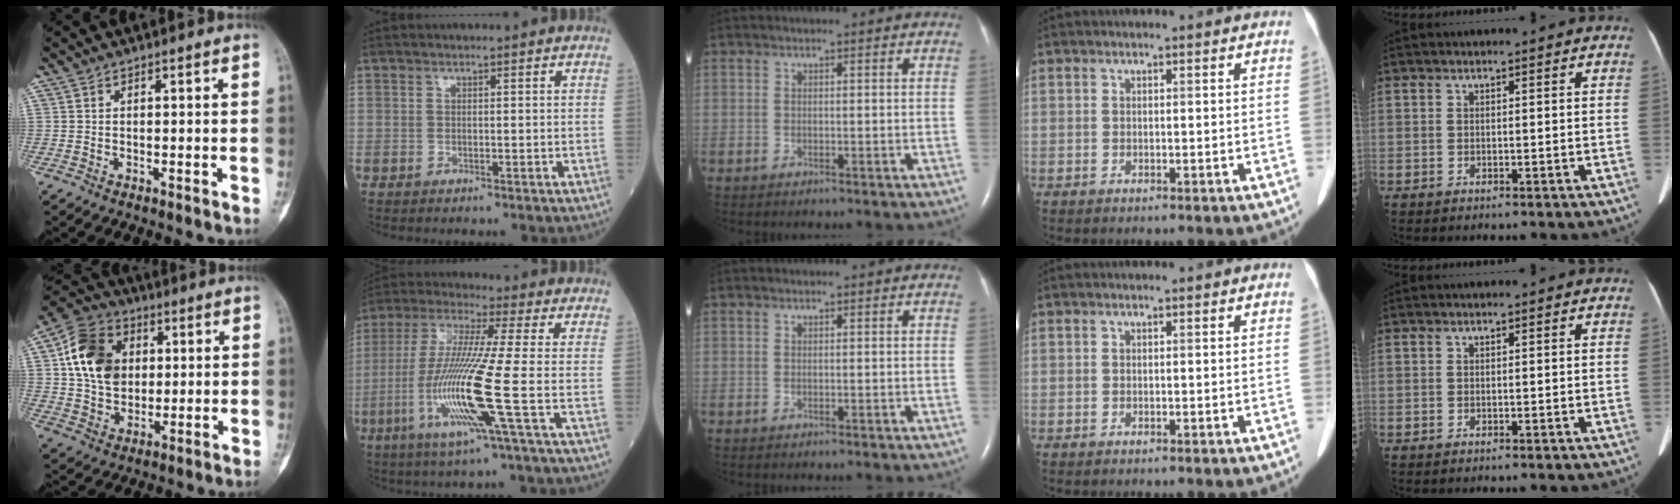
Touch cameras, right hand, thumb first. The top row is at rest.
{"thumb": {"total": 14.7, "force": [3.1, 11.2, 9.0], "torque": [-0.139, 0.004, 0.051]}, "index": {"total": 14.6, "force": [-4.2, -1.8, 13.9], "torque": [-0.295, -0.022, -0.090]}}